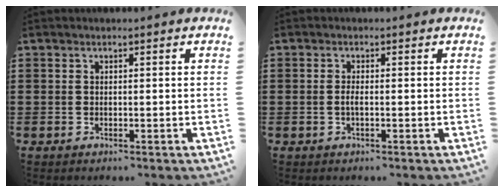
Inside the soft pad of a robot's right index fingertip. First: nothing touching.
{"total": 1.4, "force": [-0.4, 0.2, 1.3], "torque": [-0.032, -0.004, -0.011]}